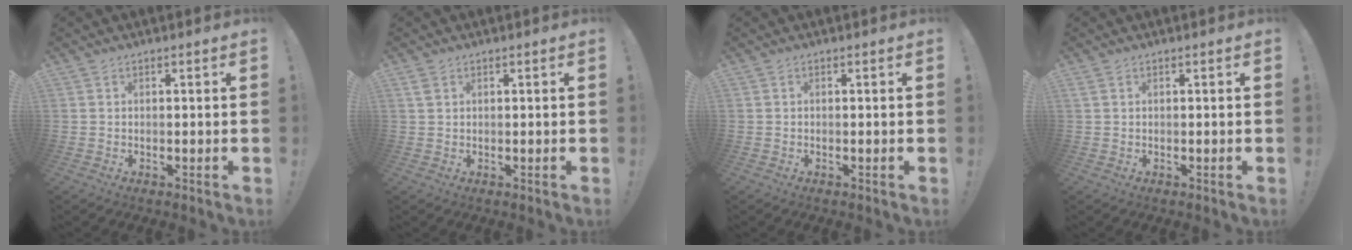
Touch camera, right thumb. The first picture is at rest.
{"total": 2.2, "force": [1.2, 1.4, 1.2], "torque": [-0.016, 0.000, 0.021]}
{"total": 0.0}
{"total": 0.6, "force": [0.3, 0.3, 0.5], "torque": [-0.009, 0.001, 0.006]}